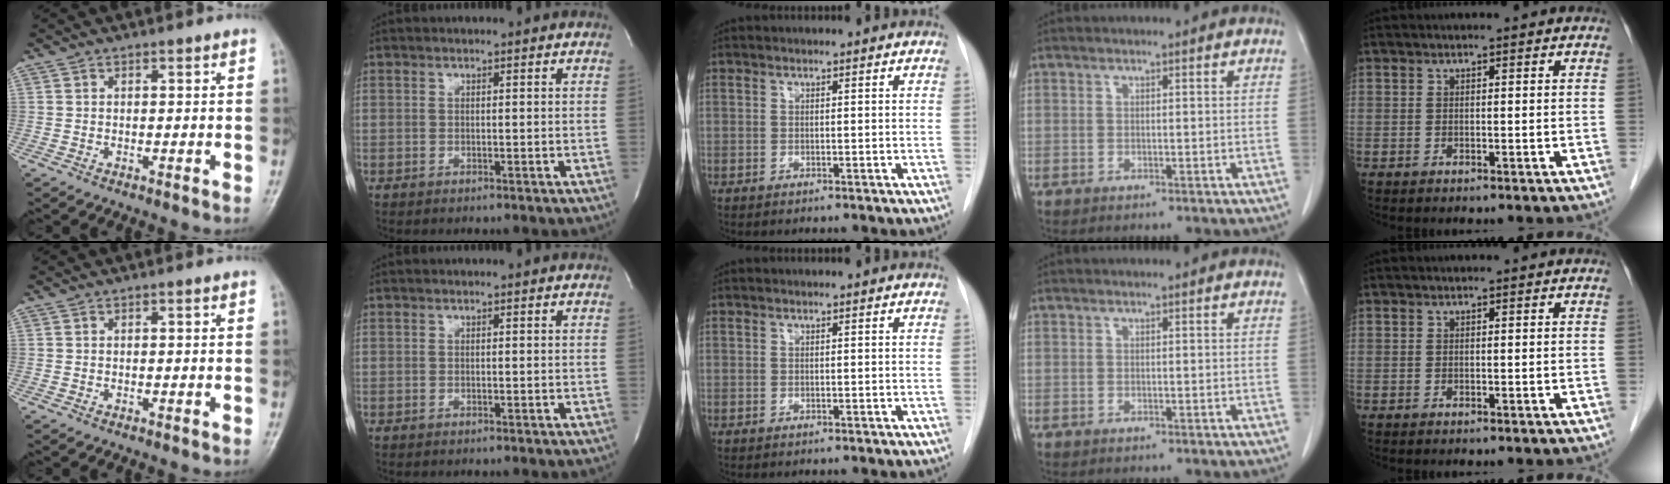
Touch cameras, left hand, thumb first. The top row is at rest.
{}